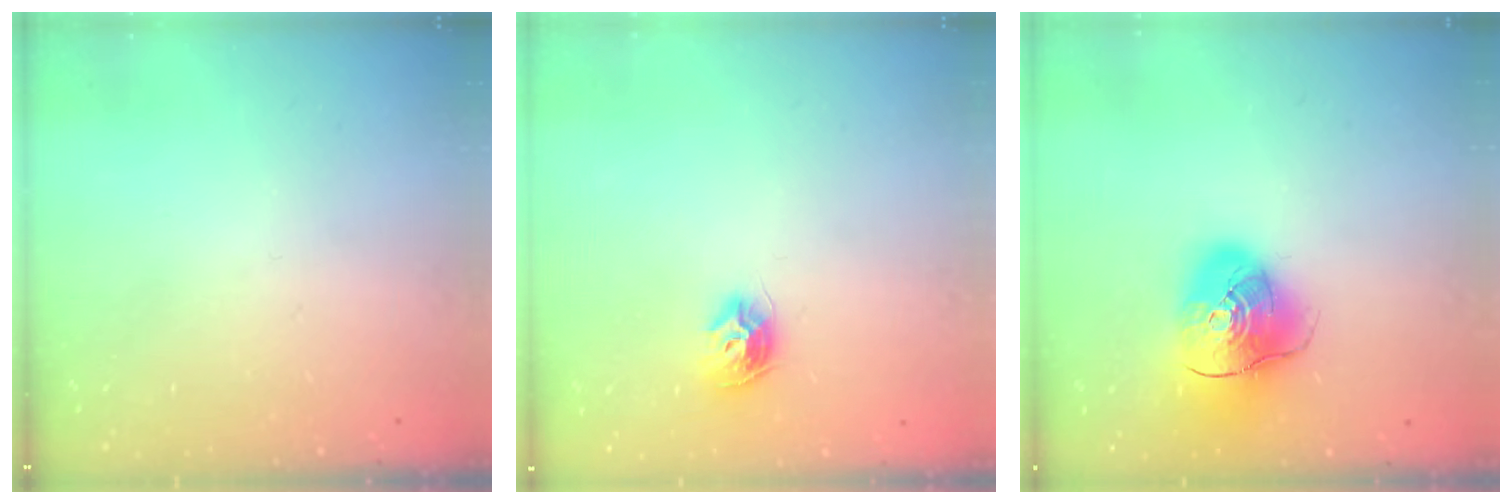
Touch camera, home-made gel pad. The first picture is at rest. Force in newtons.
{"total": 8.8, "press": 8.8, "slide": 0.2}
{"total": 14.0, "press": 13.8, "slide": 2.3}